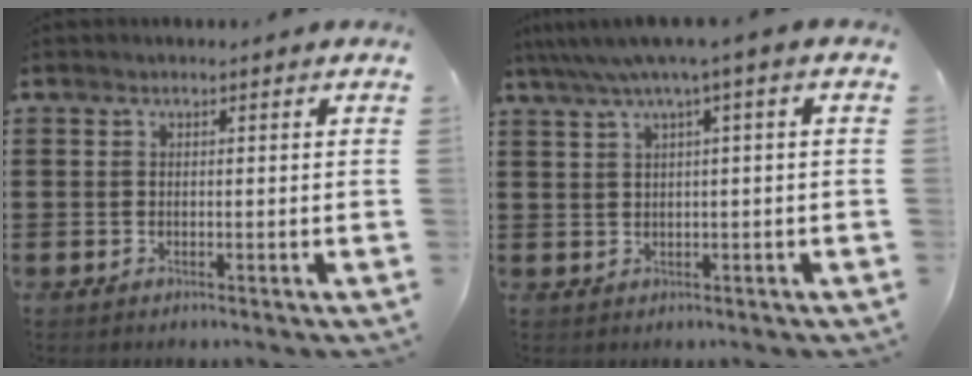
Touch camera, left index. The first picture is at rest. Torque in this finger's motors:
{"motor_torque": [2.14, 0.00, 0.24, 0.21]}